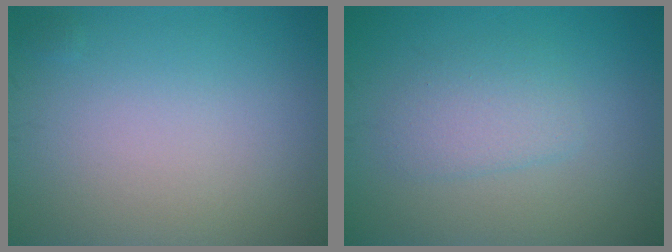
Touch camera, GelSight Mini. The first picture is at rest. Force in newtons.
{"total": 2.4, "press": 2.4, "slide": 0.1}